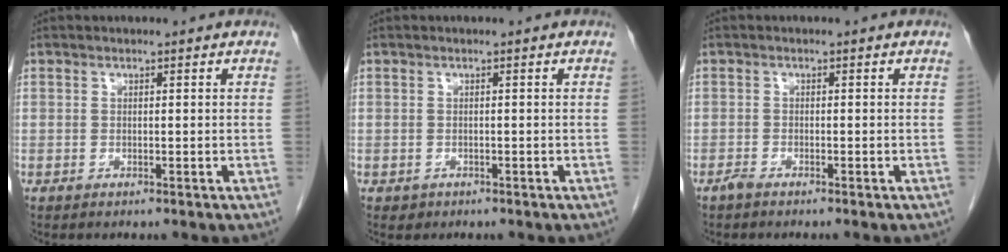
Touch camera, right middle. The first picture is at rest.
{"total": 0.8, "force": [-0.3, 0.7, 0.0], "torque": [-0.006, 0.003, 0.001]}
{"total": 1.0, "force": [-0.9, -0.1, 0.5], "torque": [-0.013, -0.001, -0.019]}